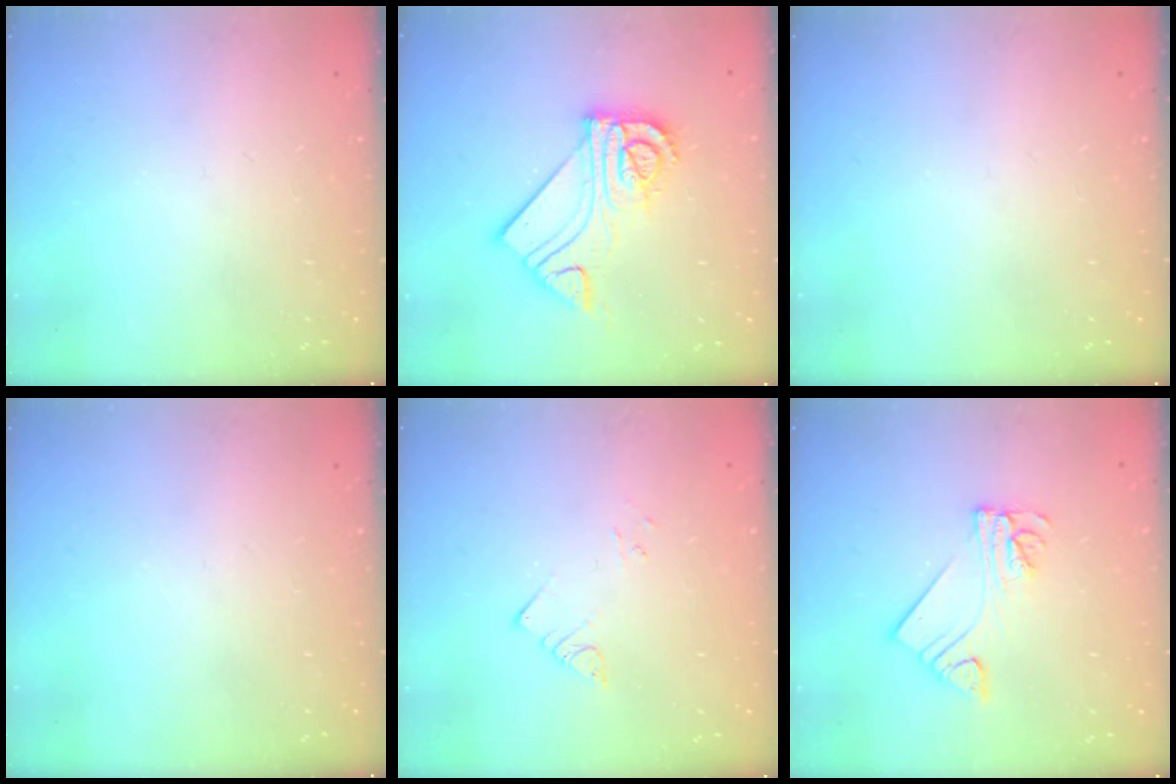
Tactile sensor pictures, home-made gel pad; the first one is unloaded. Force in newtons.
{"total": 13.3, "press": 13.3, "slide": 1.3}
{"total": 0.0}
{"total": 0.0}
{"total": 2.9, "press": 2.9, "slide": 0.4}
{"total": 7.9, "press": 7.9, "slide": 0.8}